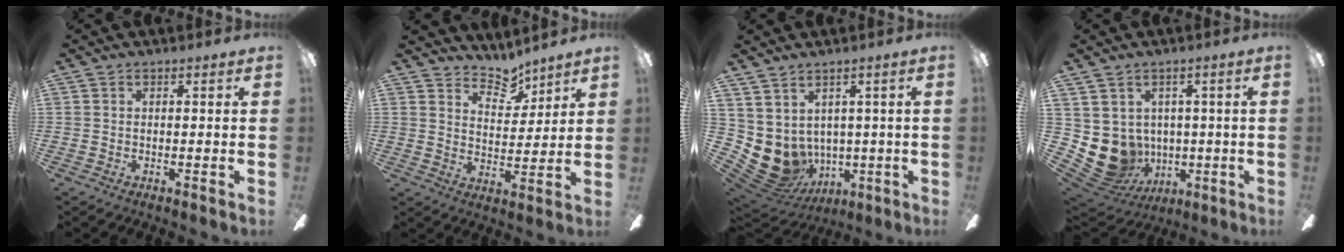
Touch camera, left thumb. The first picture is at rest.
{"total": 7.6, "force": [6.6, 2.9, 2.2], "torque": [-0.026, -0.045, 0.117]}
{"total": 6.9, "force": [0.6, 6.4, 2.4], "torque": [-0.086, -0.027, 0.023]}
{"total": 9.2, "force": [-0.9, 8.6, 3.2], "torque": [-0.093, -0.012, -0.006]}